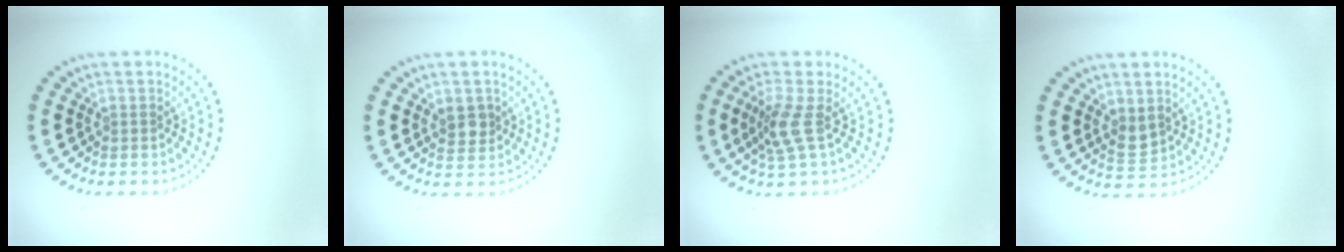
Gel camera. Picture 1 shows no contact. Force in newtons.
{"total": 1.9, "press": 1.7, "slide": 0.7}
{"total": 2.5, "press": 1.9, "slide": 1.7}
{"total": 1.7, "press": 1.6, "slide": 0.7}